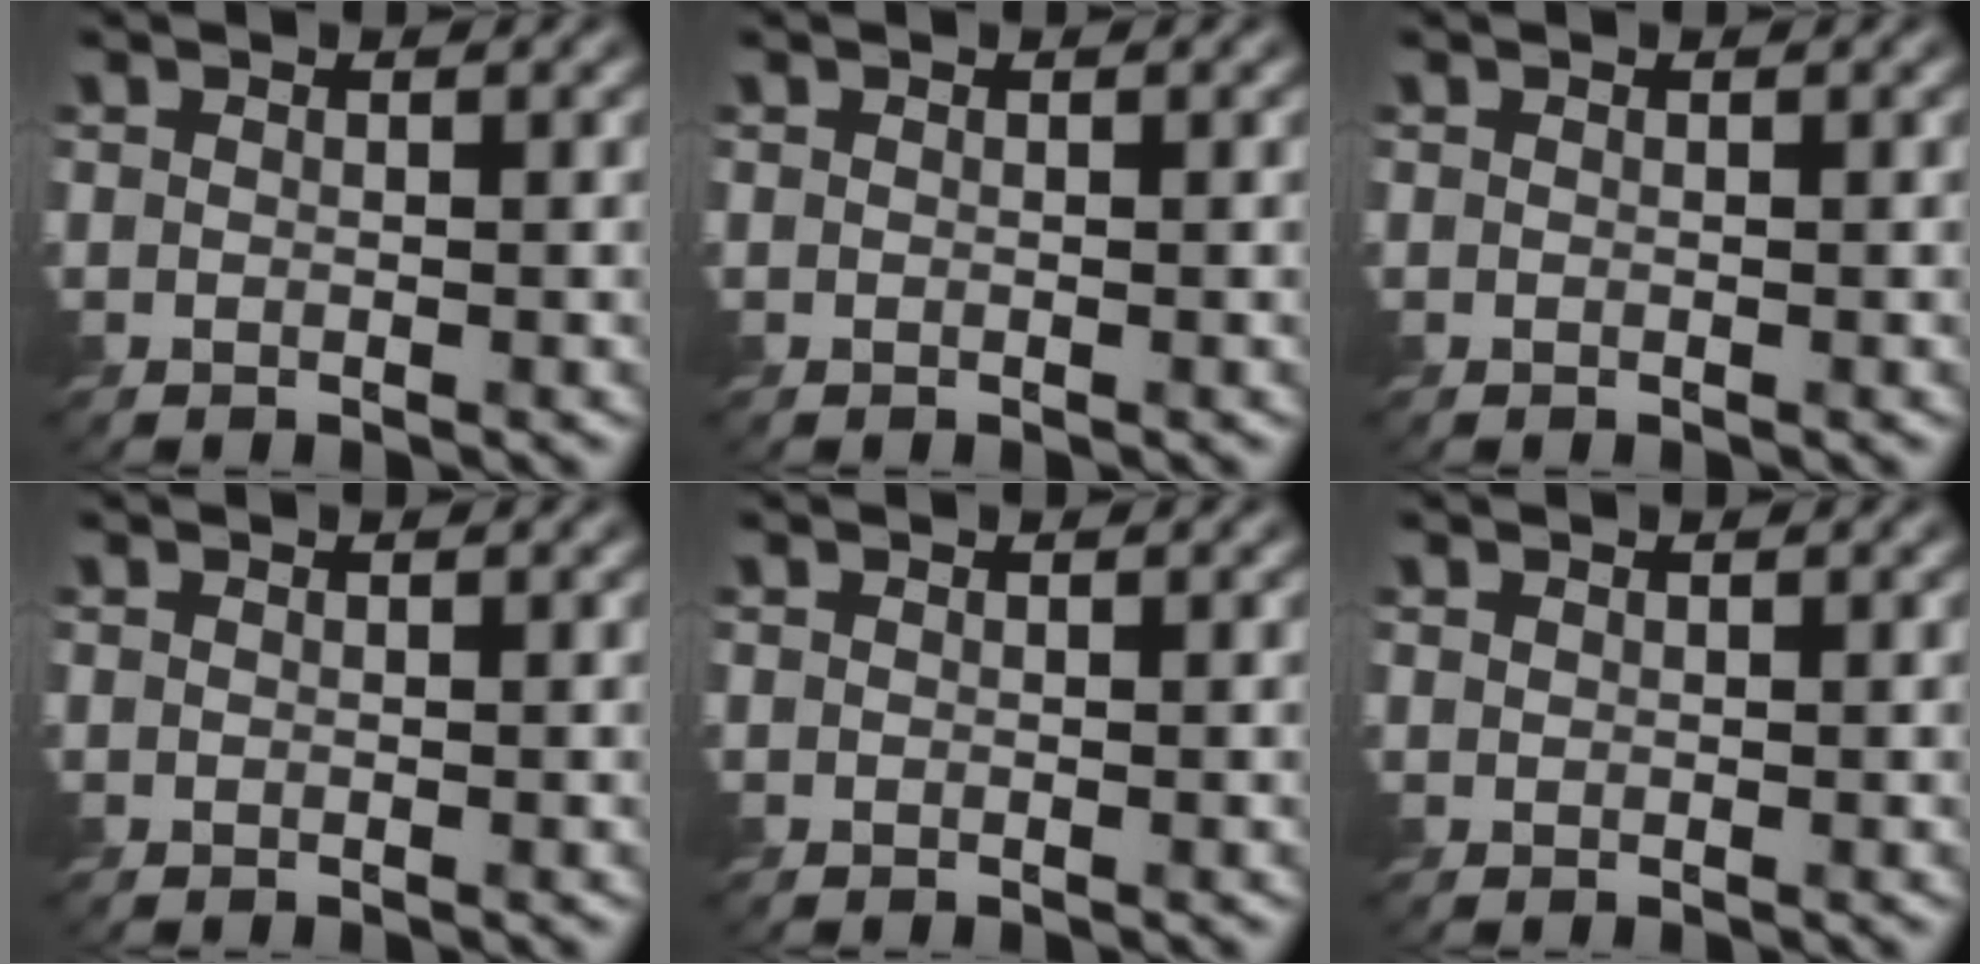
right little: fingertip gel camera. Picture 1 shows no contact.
{"total": 0.0}
{"total": 0.0}
{"total": 0.0}
{"total": 0.0}
{"total": 0.0}